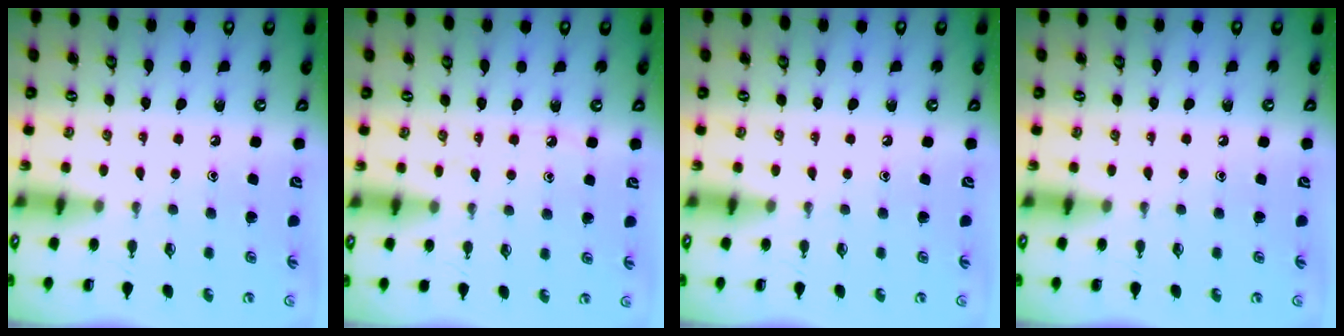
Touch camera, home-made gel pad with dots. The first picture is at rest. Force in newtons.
{"total": 5.9, "press": 5.9, "slide": 0.7}
{"total": 0.0}
{"total": 0.0}